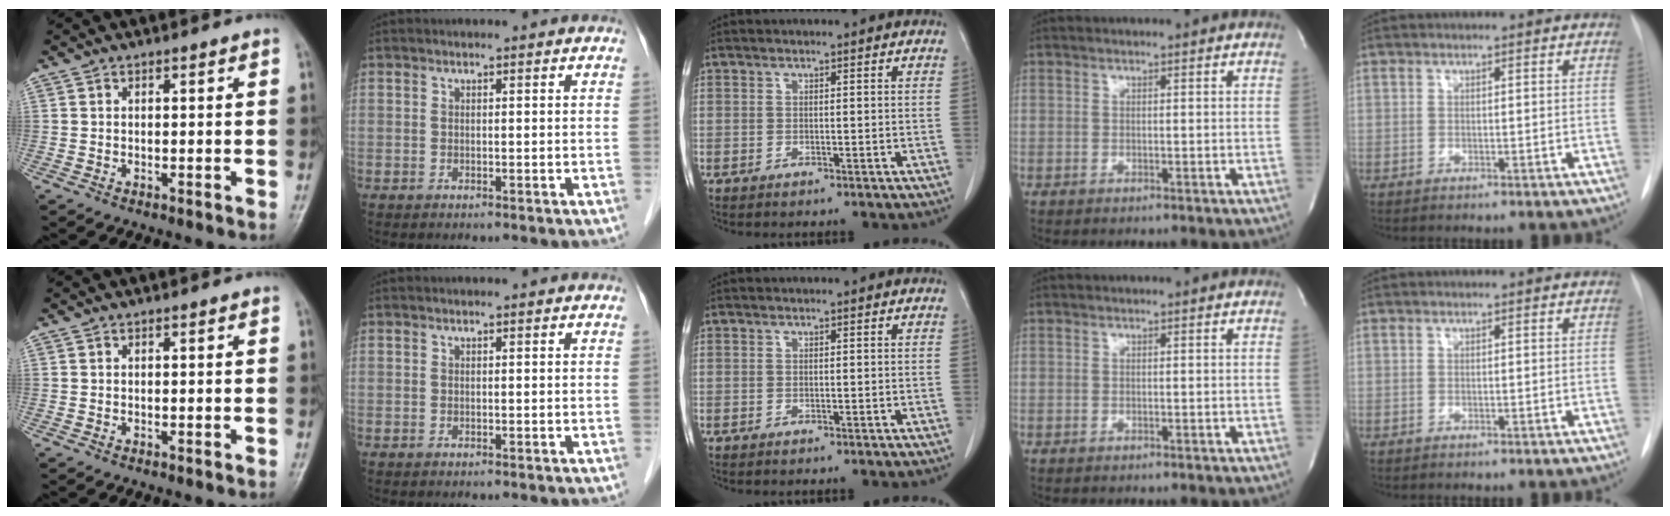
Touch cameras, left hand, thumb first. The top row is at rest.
{}